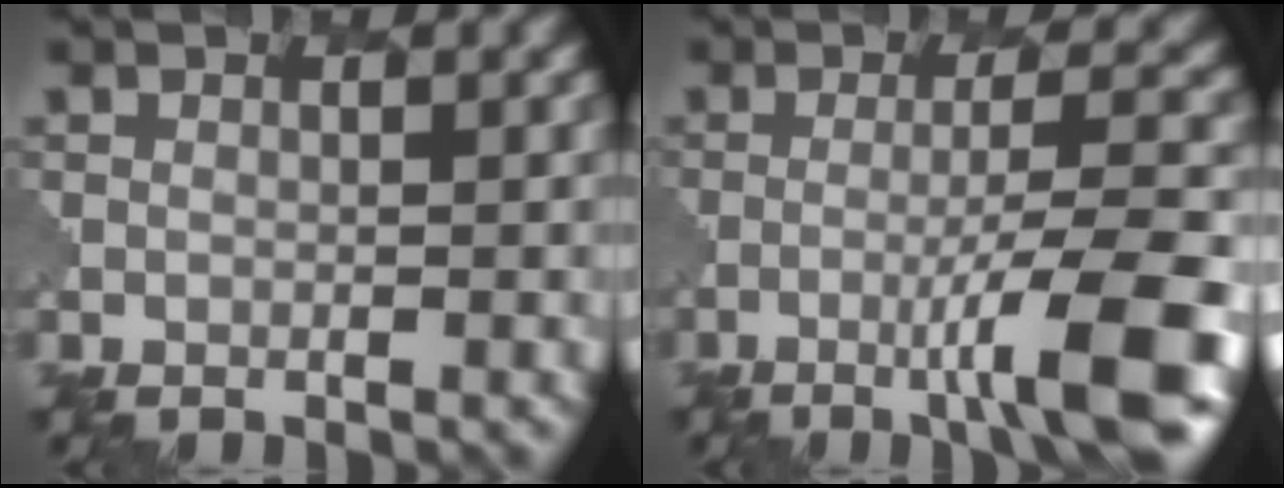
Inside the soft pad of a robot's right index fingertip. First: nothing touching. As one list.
[{"total": 7.6, "force": [-3.1, 0.8, 6.8], "torque": [-0.103, 0.010, -0.054]}]